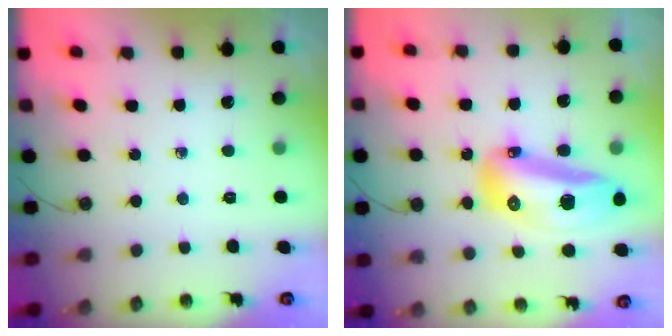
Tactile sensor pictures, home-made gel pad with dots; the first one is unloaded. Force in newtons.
{"total": 28.5, "press": 22.7, "slide": 17.3}